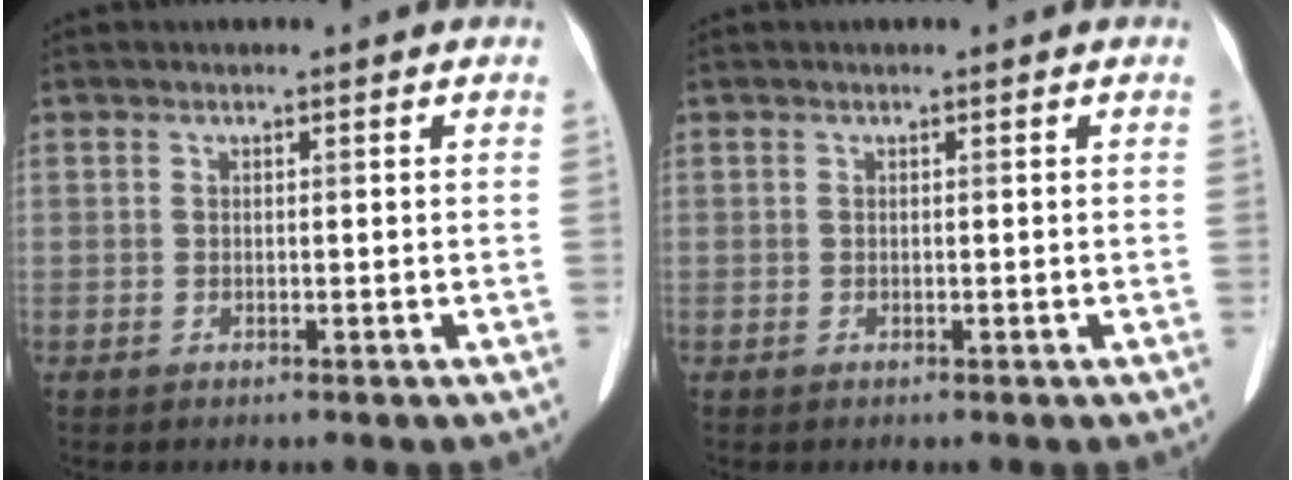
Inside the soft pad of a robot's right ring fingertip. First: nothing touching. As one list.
[{"total": 0.0}]